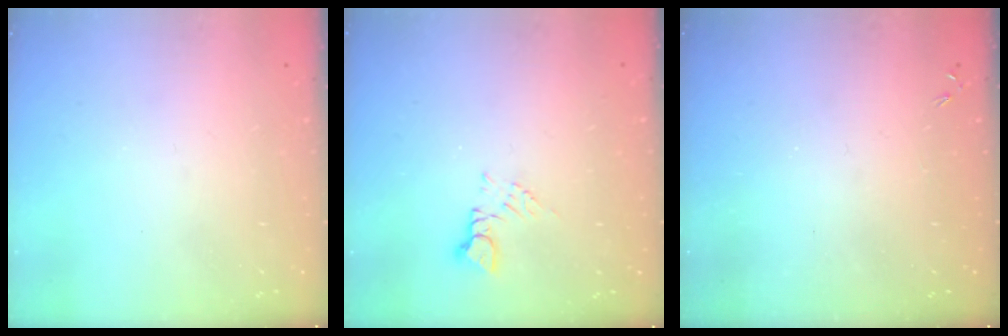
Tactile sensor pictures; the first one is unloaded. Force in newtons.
{"total": 3.3, "press": 3.2, "slide": 0.4}
{"total": 0.0}